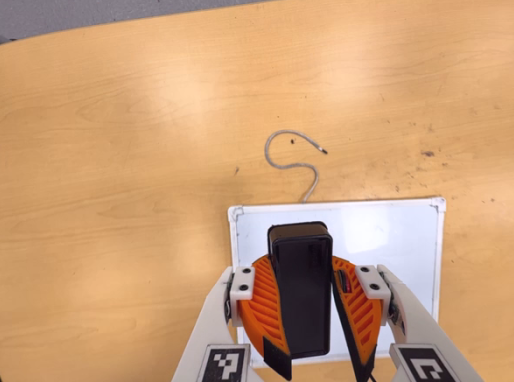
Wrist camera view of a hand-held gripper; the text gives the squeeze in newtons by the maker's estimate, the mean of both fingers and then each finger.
{"total": 10.9, "left": 10.8, "right": 11.0}